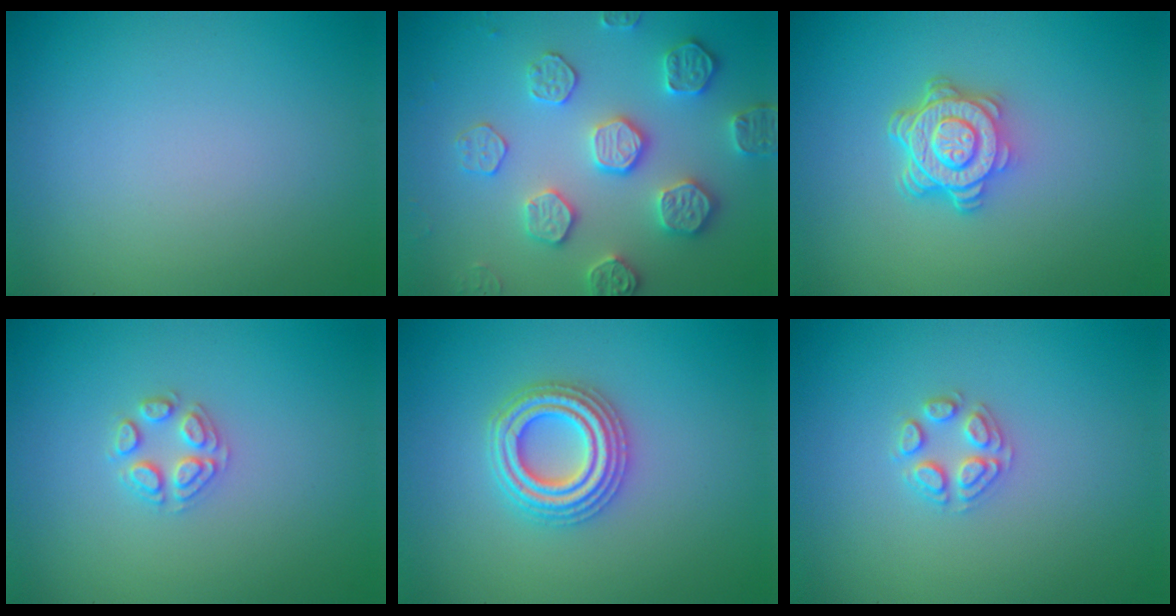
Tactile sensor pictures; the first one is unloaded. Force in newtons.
{"total": 4.8, "press": 4.6, "slide": 1.2}
{"total": 4.8, "press": 3.7, "slide": 3.1}
{"total": 2.2, "press": 2.2, "slide": 0.2}
{"total": 4.3, "press": 4.2, "slide": 0.8}
{"total": 2.2, "press": 2.2, "slide": 0.2}